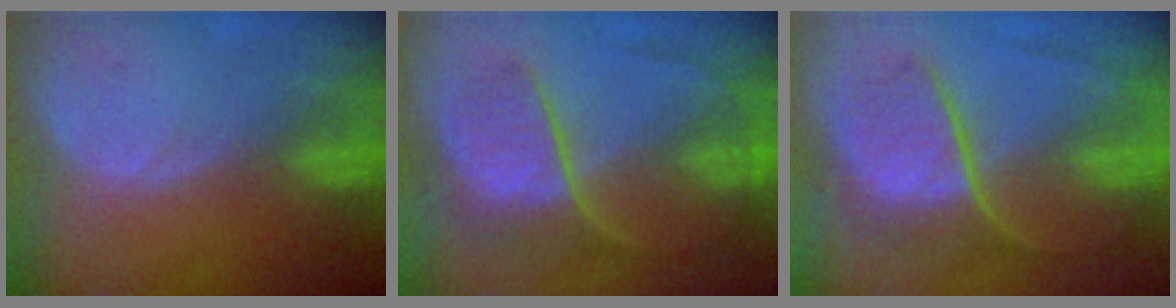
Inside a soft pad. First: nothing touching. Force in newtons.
{"total": 8.5, "press": 7.4, "slide": 4.1}
{"total": 8.8, "press": 7.7, "slide": 4.2}